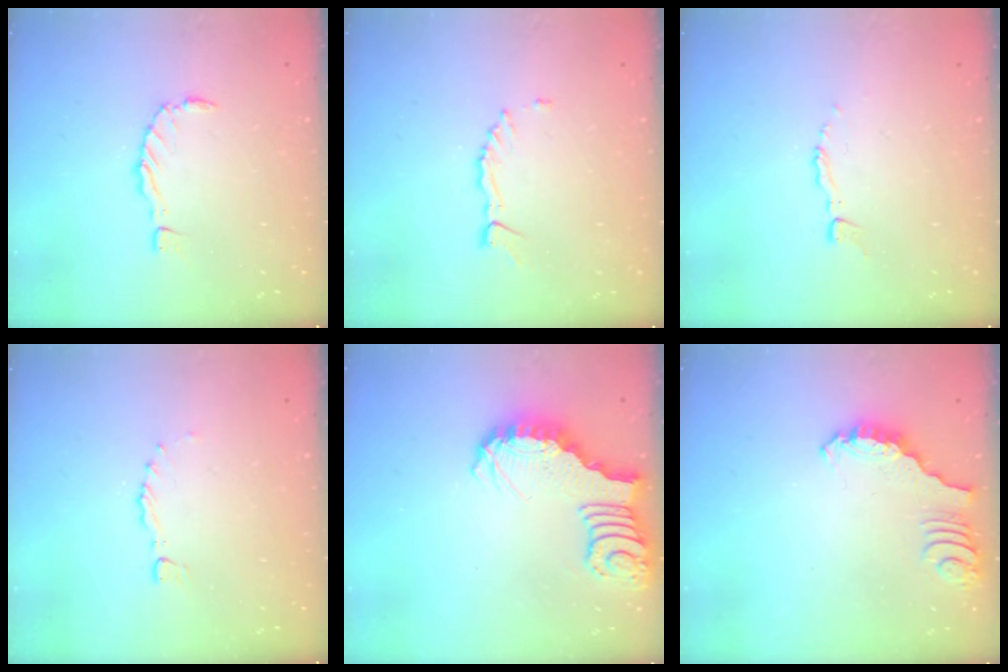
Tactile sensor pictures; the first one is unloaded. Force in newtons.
{"total": 4.1, "press": 4.1, "slide": 0.4}
{"total": 2.9, "press": 2.9, "slide": 0.2}
{"total": 0.0}
{"total": 3.5, "press": 3.5, "slide": 0.7}
{"total": 2.9, "press": 2.9, "slide": 0.3}